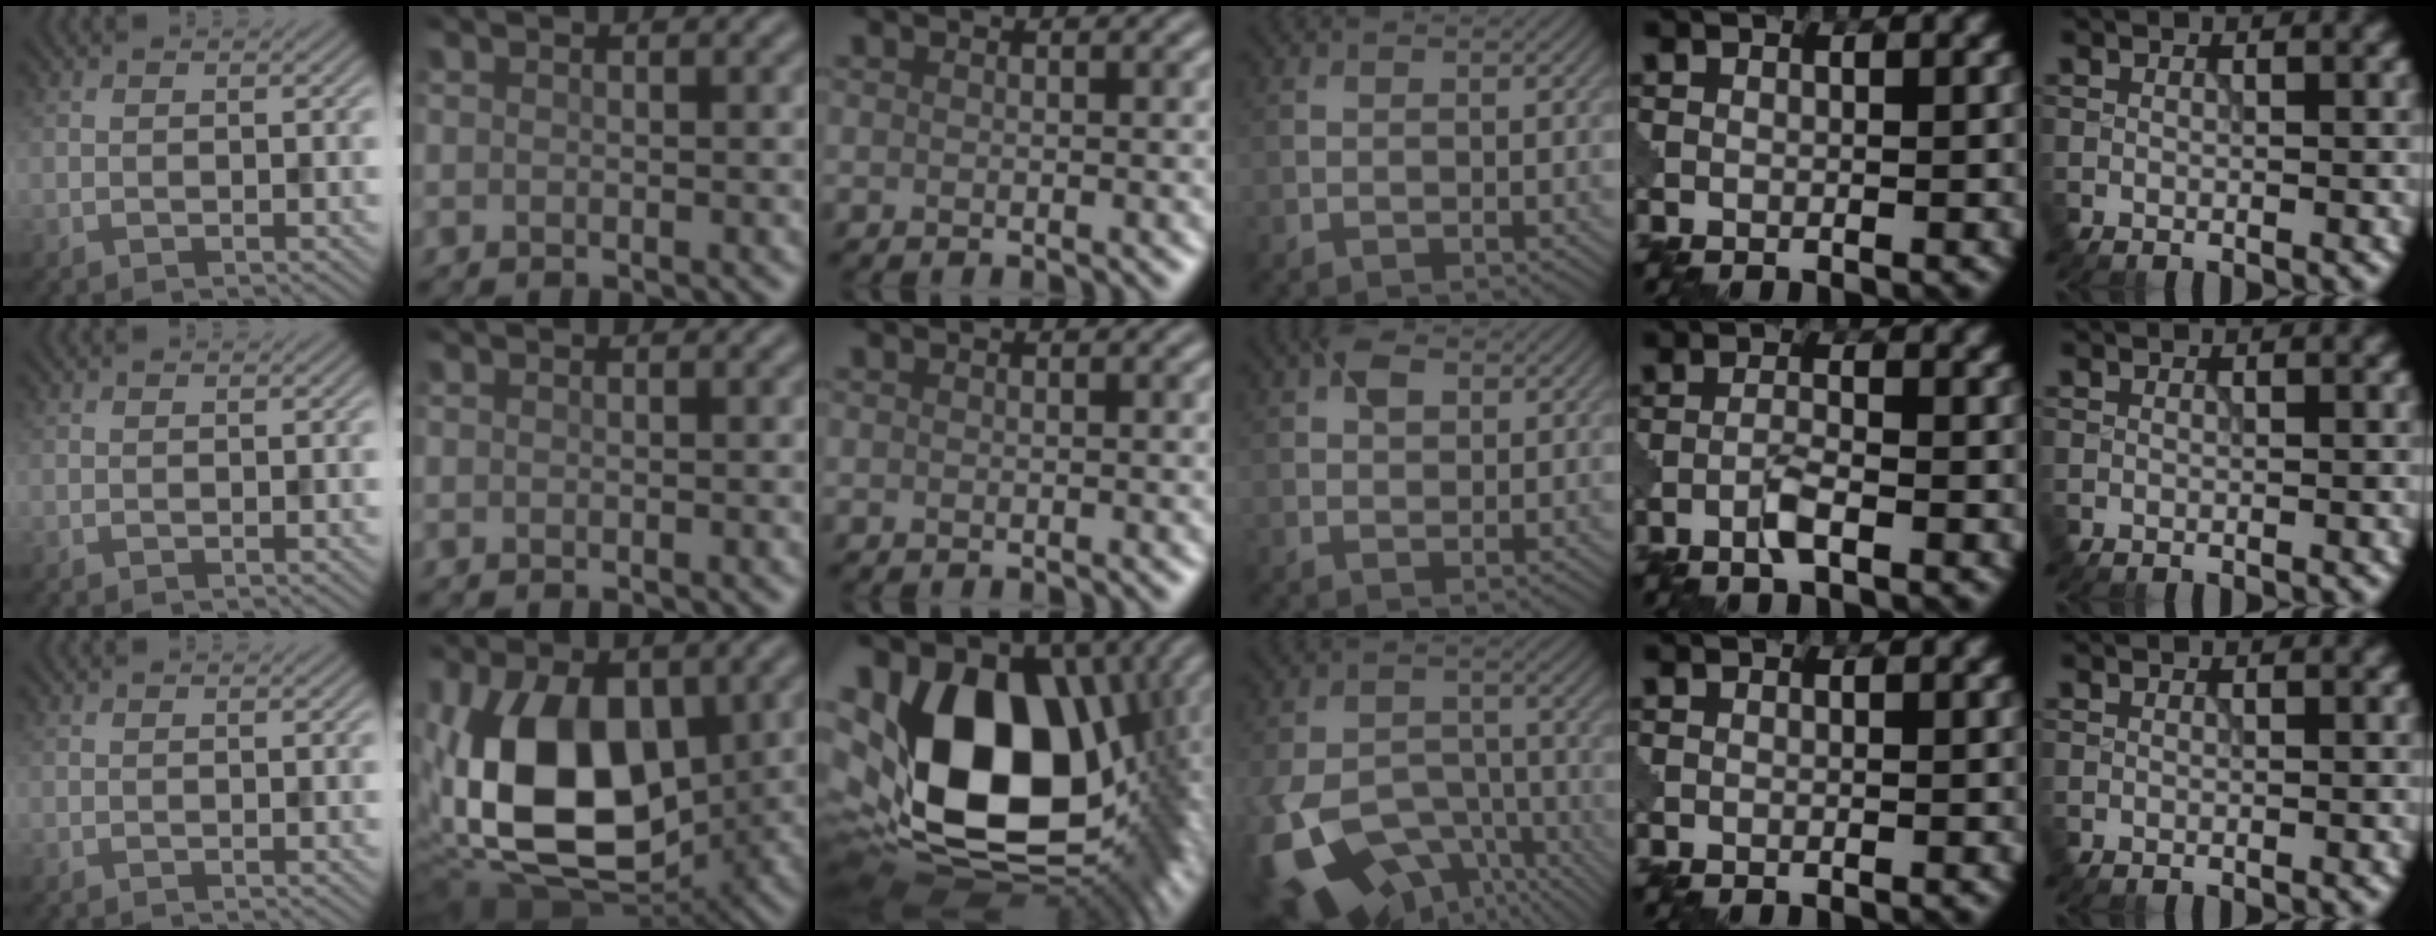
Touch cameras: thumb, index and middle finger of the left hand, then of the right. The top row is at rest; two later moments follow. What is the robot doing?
{"motion": "assemble", "object": "puzzle pieces"}